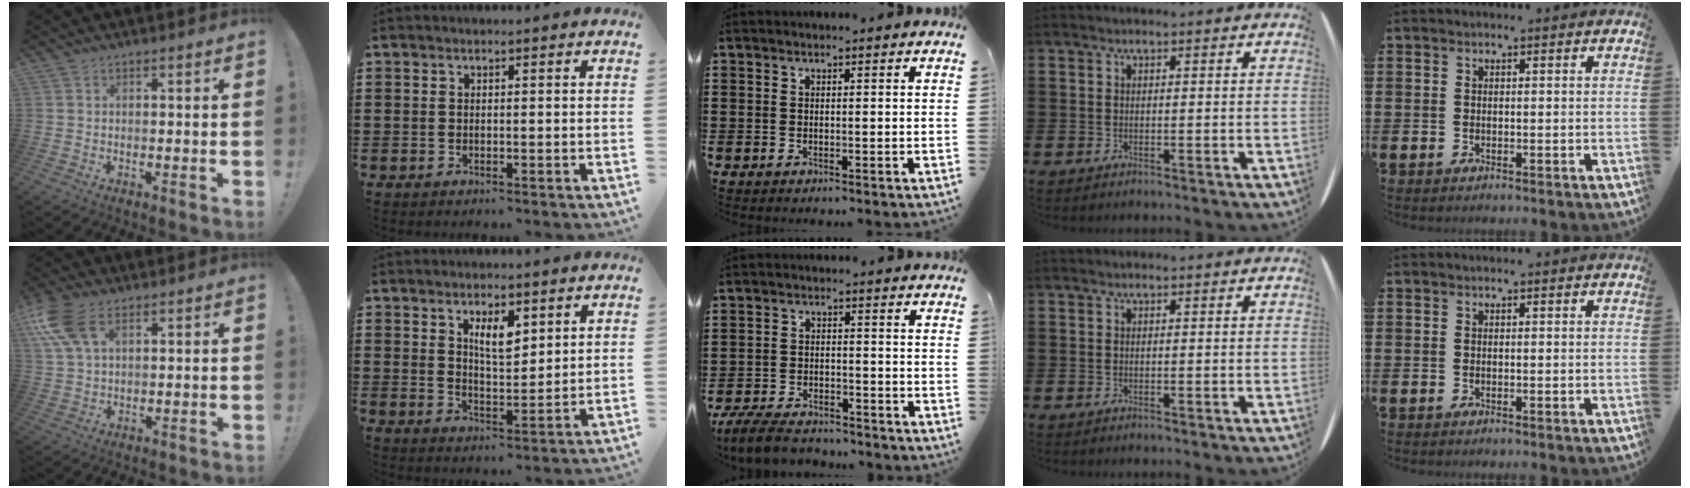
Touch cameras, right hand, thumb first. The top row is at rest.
{"thumb": {"total": 11.4, "force": [5.1, 6.1, 8.2], "torque": [-0.173, -0.009, 0.099]}, "index": {"total": 5.0, "force": [2.7, 1.8, 3.9], "torque": [-0.066, 0.000, 0.042]}, "middle": {"total": 5.6, "force": [-5.2, 1.2, 1.7], "torque": [-0.044, 0.001, -0.103]}}